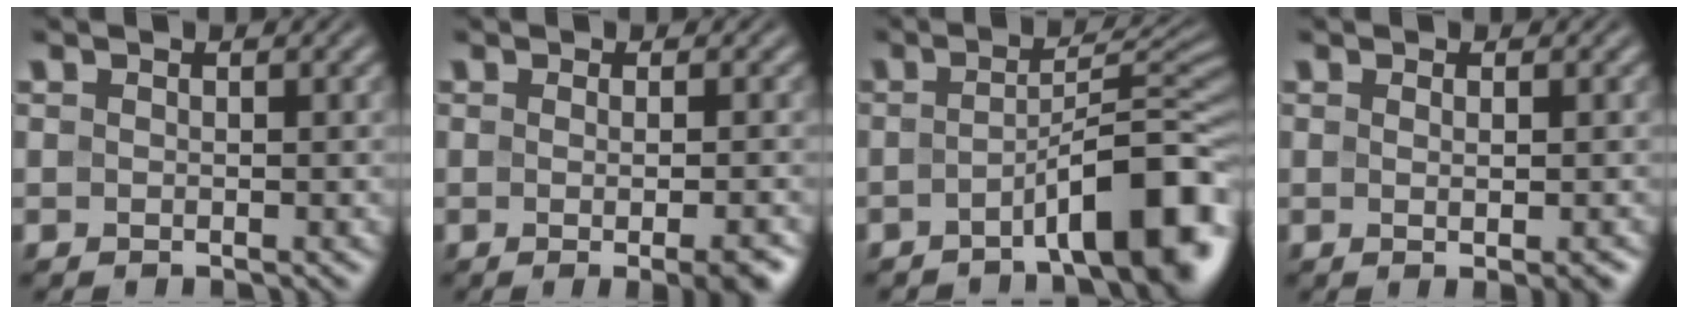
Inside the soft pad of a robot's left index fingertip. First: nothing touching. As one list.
[{"total": 5.4, "force": [-1.1, 1.8, 4.9], "torque": [-0.035, 0.003, -0.008]}, {"total": 8.4, "force": [-3.5, 2.0, 7.4], "torque": [-0.090, 0.019, -0.057]}, {"total": 2.4, "force": [0.0, 0.7, 2.3], "torque": [-0.021, 0.003, 0.001]}]